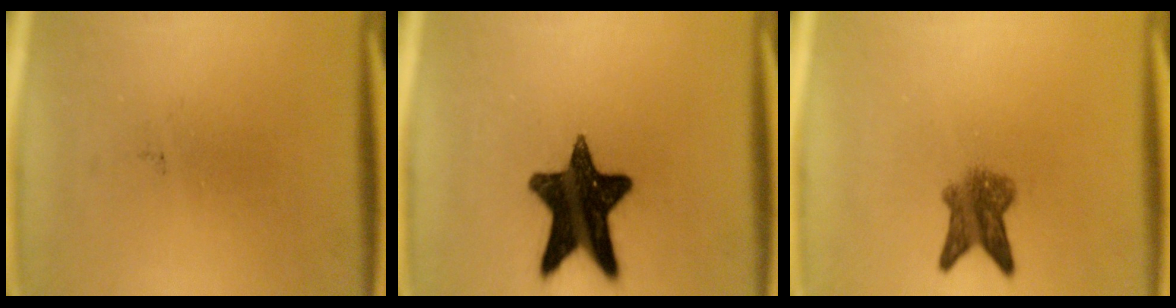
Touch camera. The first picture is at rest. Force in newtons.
{"total": 15.6}
{"total": 5.0}